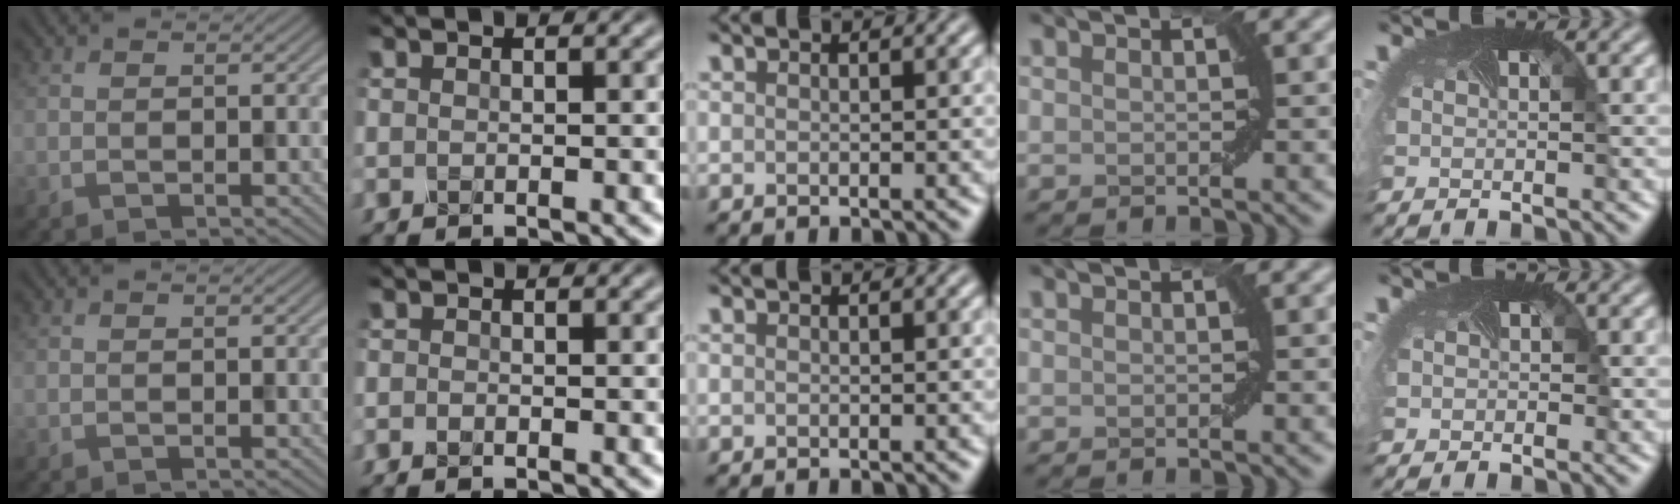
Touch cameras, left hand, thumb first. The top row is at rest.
{"index": {"total": 0.6, "force": [-0.4, 0.4, 0.4], "torque": [-0.006, -0.002, -0.008]}, "little": {"total": 0.8, "force": [0.1, 0.8, 0.1], "torque": [-0.001, -0.006, 0.002]}}